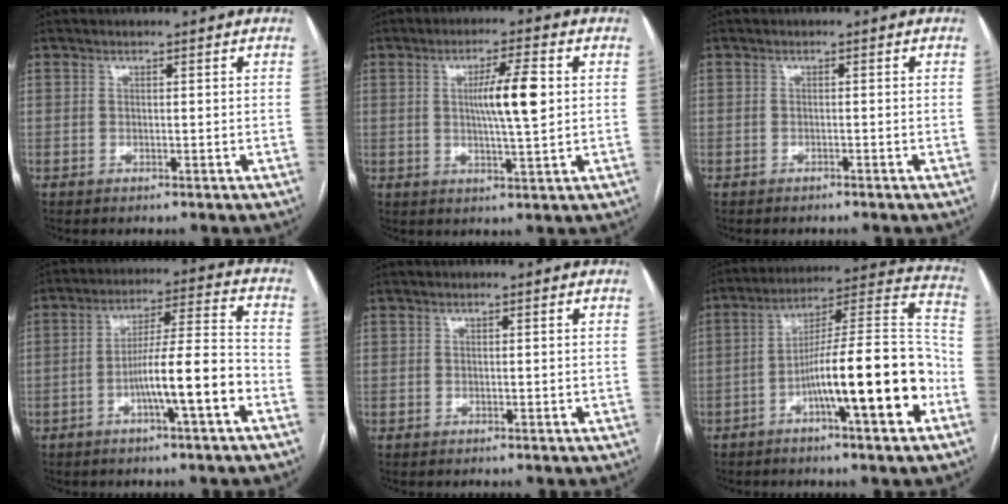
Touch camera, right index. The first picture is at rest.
{"total": 7.5, "force": [1.1, 0.5, 7.4], "torque": [-0.126, 0.002, 0.018]}
{"total": 0.6, "force": [-0.6, 0.0, 0.1], "torque": [-0.007, -0.001, -0.012]}
{"total": 10.8, "force": [-4.1, 0.4, 10.0], "torque": [-0.171, 0.015, -0.067]}
{"total": 0.0}
{"total": 18.0, "force": [-6.5, 1.8, 16.7], "torque": [-0.262, 0.018, -0.102]}